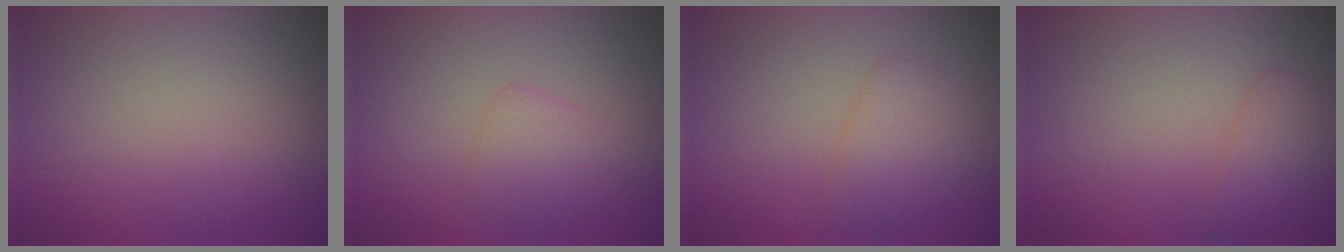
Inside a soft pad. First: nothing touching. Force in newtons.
{"total": 1.6, "press": 1.6, "slide": 0.1}
{"total": 2.4, "press": 2.4, "slide": 0.1}
{"total": 1.9, "press": 1.9, "slide": 0.1}